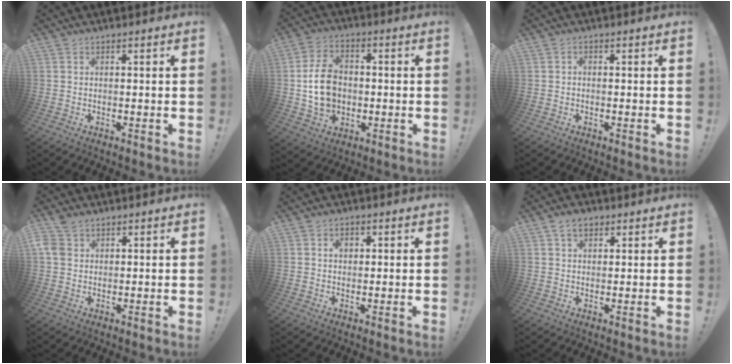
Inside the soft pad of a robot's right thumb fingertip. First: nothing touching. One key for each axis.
{"total": 12.6, "fx": -0.3, "fy": 9.9, "fz": 7.8, "tx": -0.136, "ty": 0.005, "tz": -0.003}
{"total": 0.6, "fx": -0.3, "fy": 0.4, "fz": 0.3, "tx": -0.010, "ty": 0.003, "tz": -0.006}
{"total": 5.5, "fx": 2.9, "fy": 3.7, "fz": 2.8, "tx": -0.058, "ty": -0.006, "tz": 0.057}
{"total": 2.5, "fx": 0.7, "fy": 1.9, "fz": 1.5, "tx": -0.022, "ty": 0.003, "tz": 0.008}
{"total": 4.9, "fx": 2.6, "fy": 3.1, "fz": 2.7, "tx": -0.049, "ty": -0.001, "tz": 0.049}